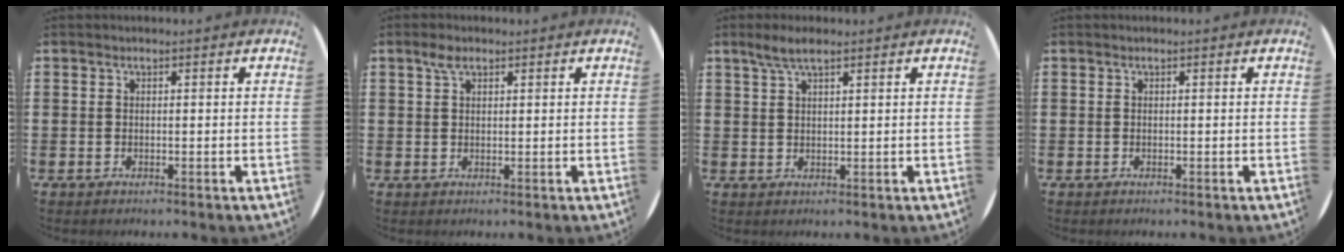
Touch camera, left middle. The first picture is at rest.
{"total": 1.9, "force": [1.2, 0.9, 1.2], "torque": [-0.018, 0.003, 0.020]}
{"total": 3.1, "force": [2.3, 0.7, 1.9], "torque": [-0.035, 0.002, 0.040]}
{"total": 0.0}